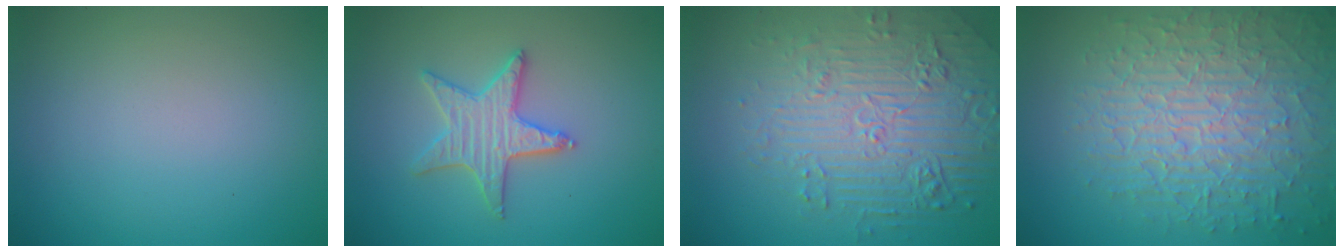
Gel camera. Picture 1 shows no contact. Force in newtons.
{"total": 3.3, "press": 3.2, "slide": 0.8}
{"total": 7.3, "press": 5.4, "slide": 4.8}
{"total": 8.9, "press": 6.2, "slide": 6.4}